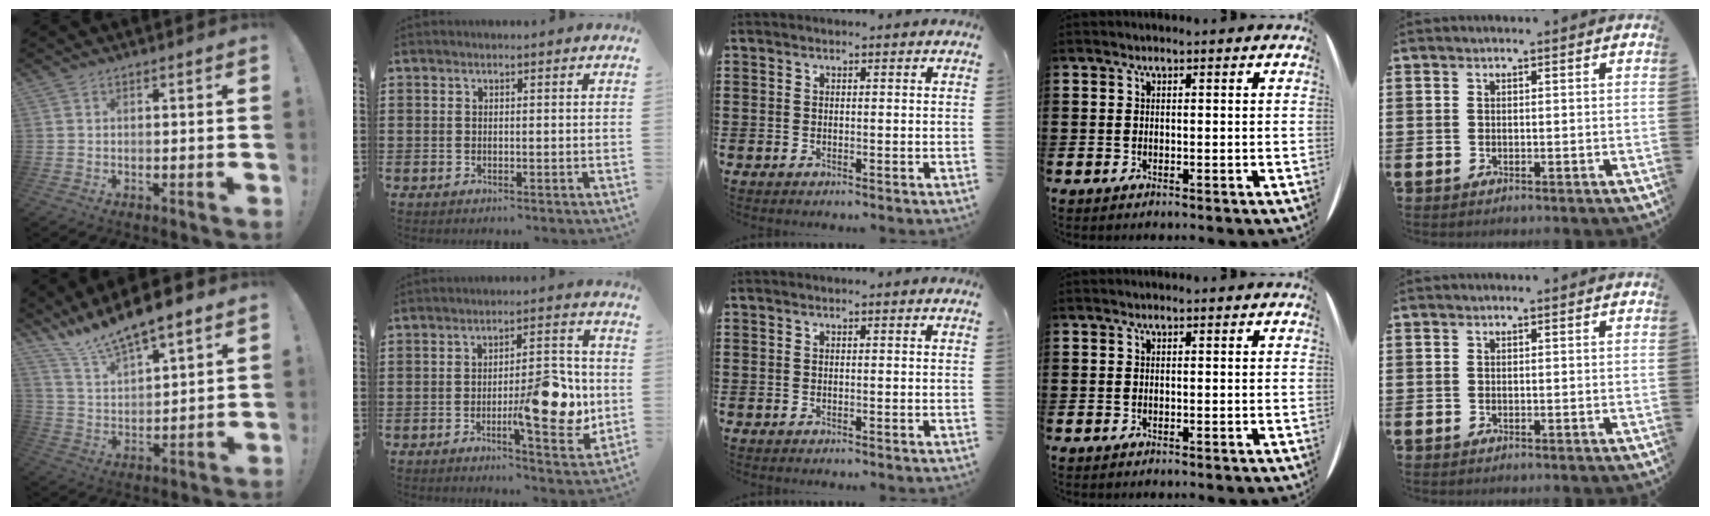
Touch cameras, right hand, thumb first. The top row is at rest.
{"thumb": {"total": 11.7, "force": [10.7, 2.3, 4.2], "torque": [-0.095, -0.089, 0.190]}, "index": {"total": 11.8, "force": [-2.0, 3.7, 11.1], "torque": [-0.144, -0.003, -0.029]}}